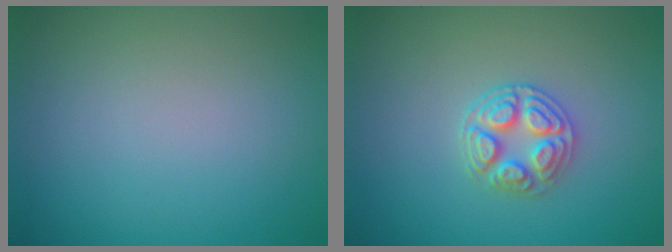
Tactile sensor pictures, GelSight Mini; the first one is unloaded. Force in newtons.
{"total": 3.5, "press": 3.3, "slide": 1.3}